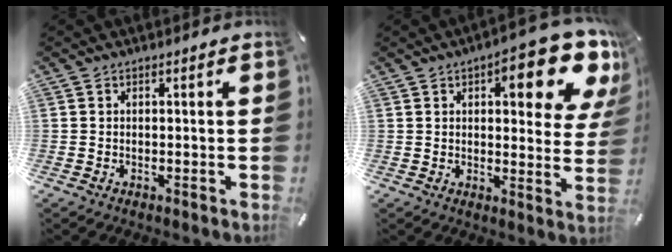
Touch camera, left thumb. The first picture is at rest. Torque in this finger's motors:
{"motor_torque": [2.22, 2.26, 1.42, -1.35, 0.08]}